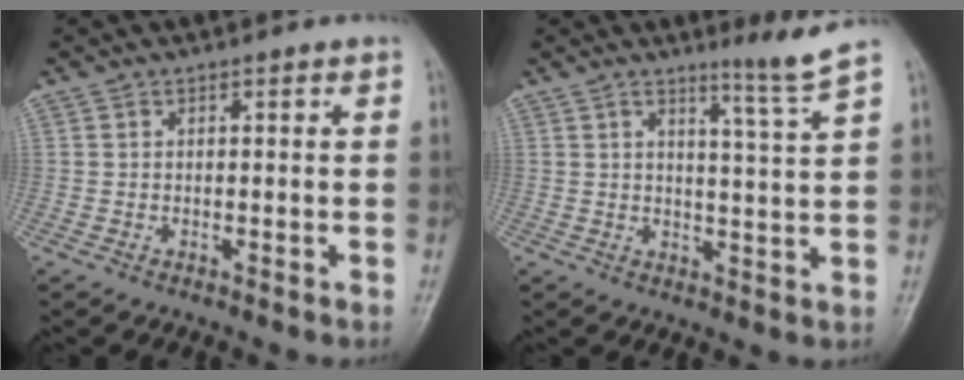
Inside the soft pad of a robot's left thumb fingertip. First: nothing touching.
{"total": 4.8, "force": [3.6, -1.7, 2.7], "torque": [-0.046, -0.046, 0.066]}